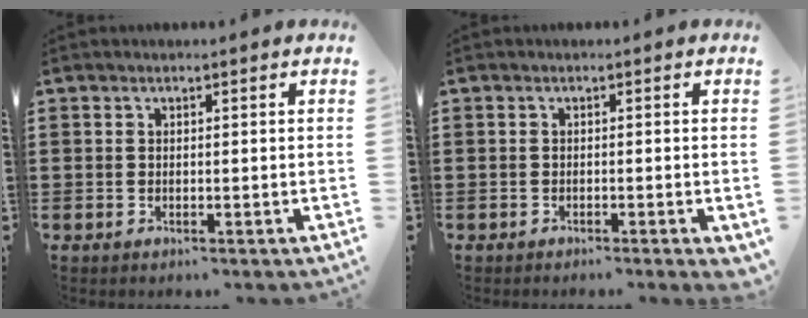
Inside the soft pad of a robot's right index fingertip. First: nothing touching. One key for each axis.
{"total": 0.7, "fx": -0.6, "fy": 0.0, "fz": 0.3, "tx": -0.007, "ty": -0.004, "tz": -0.011}